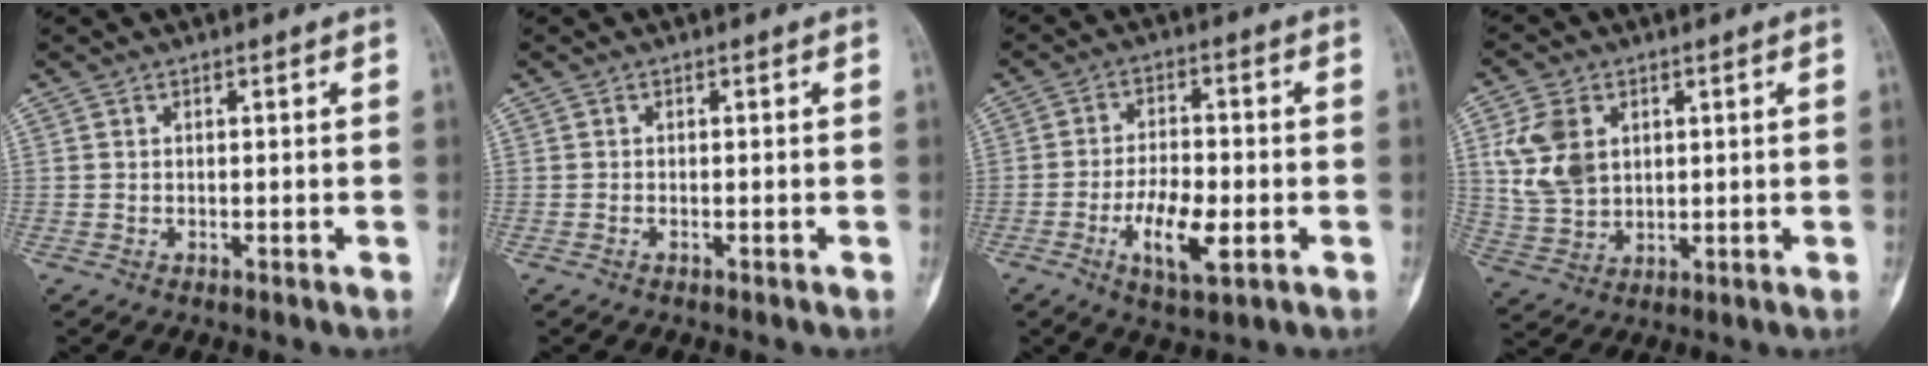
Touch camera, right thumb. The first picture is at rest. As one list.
[{"total": 0.0}, {"total": 9.2, "force": [-3.1, 3.7, 7.9], "torque": [-0.141, 0.008, -0.051]}, {"total": 9.7, "force": [2.9, 7.0, 6.1], "torque": [-0.108, -0.006, 0.066]}]